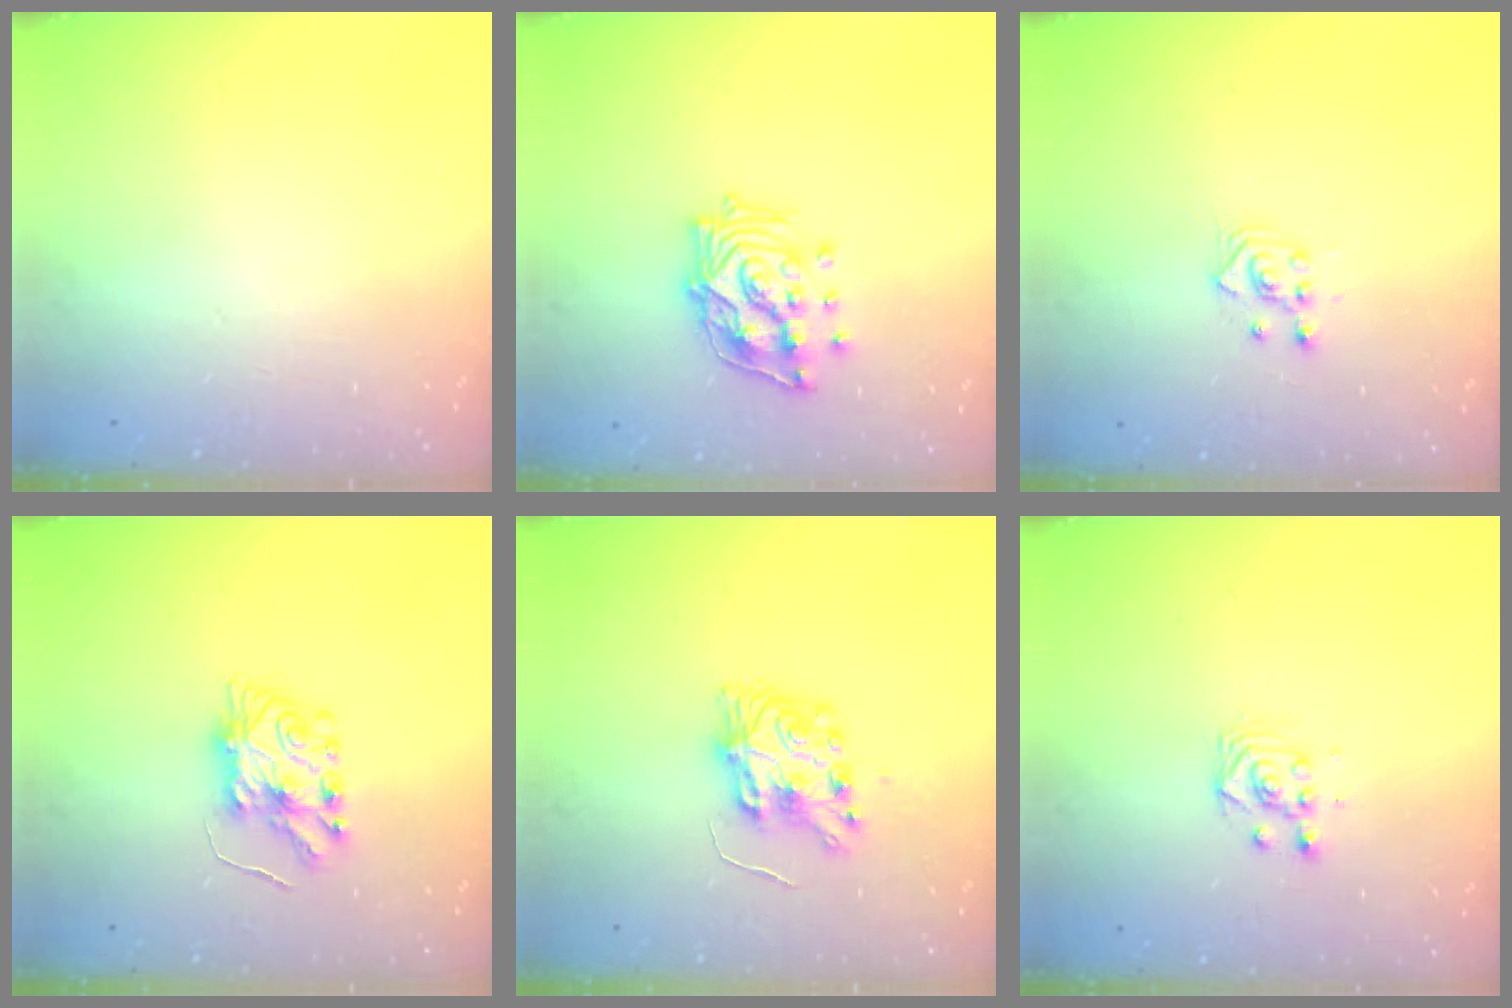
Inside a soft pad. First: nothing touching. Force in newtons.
{"total": 14.5, "press": 14.4, "slide": 1.6}
{"total": 2.9, "press": 2.9, "slide": 0.2}
{"total": 7.3, "press": 7.3, "slide": 0.5}
{"total": 8.5, "press": 8.5, "slide": 0.3}
{"total": 2.9, "press": 2.9, "slide": 0.1}